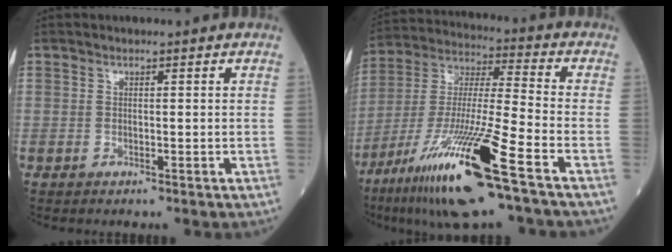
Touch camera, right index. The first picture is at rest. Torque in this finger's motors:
{"motor_torque": [1.41, -0.74, 1.06, 0.21]}